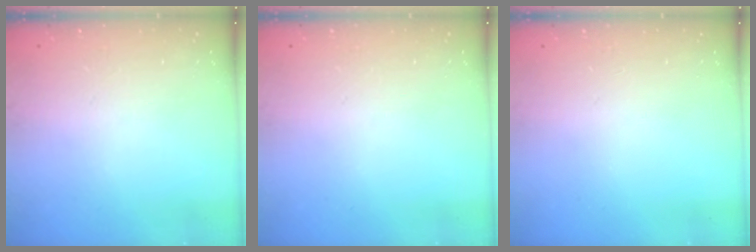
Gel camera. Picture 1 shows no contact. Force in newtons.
{"total": 0.0}
{"total": 0.0}